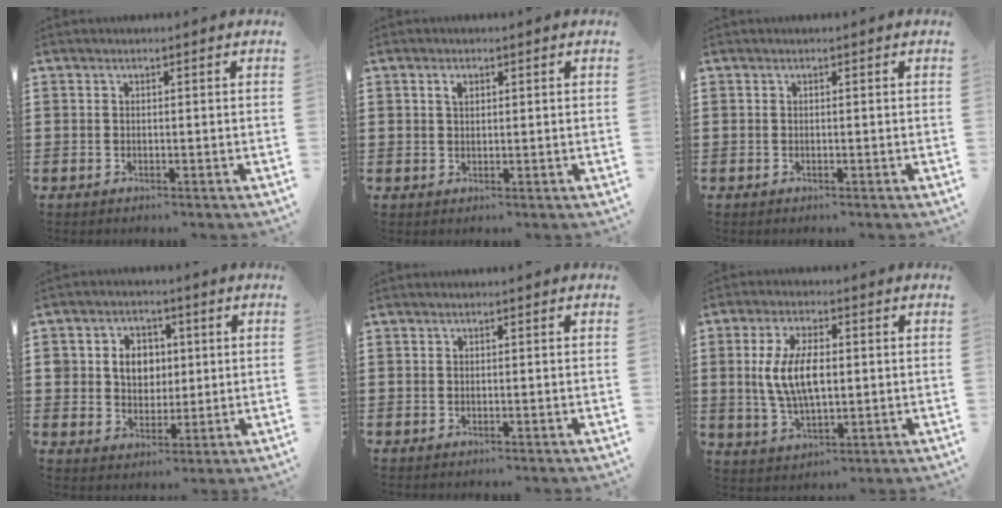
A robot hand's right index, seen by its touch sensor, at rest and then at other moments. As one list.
[{"total": 1.4, "force": [0.7, 0.7, 1.0], "torque": [-0.022, 0.004, 0.012]}, {"total": 0.0}, {"total": 5.7, "force": [0.9, 4.9, 2.6], "torque": [-0.056, 0.011, 0.009]}, {"total": 0.0}, {"total": 8.3, "force": [0.4, 3.6, 7.5], "torque": [-0.161, 0.005, 0.002]}]